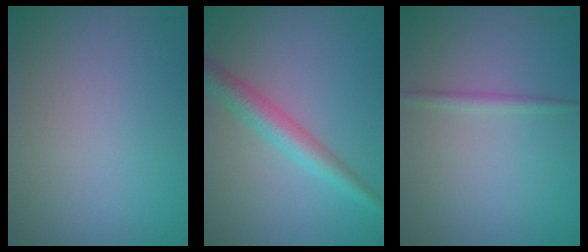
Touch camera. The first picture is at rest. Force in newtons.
{"total": 3.7, "press": 3.7, "slide": 0.0}
{"total": 1.1, "press": 1.1, "slide": 0.0}